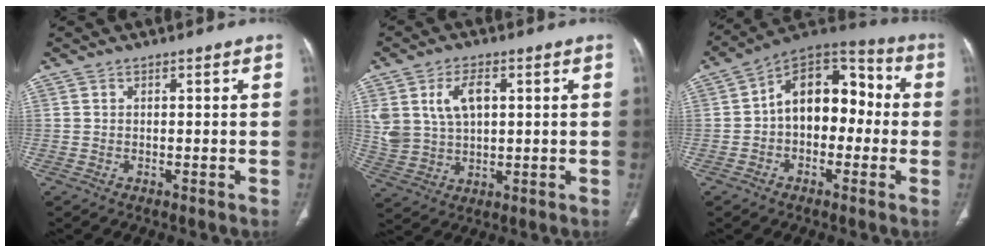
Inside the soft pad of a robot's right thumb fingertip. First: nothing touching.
{"total": 9.4, "force": [2.8, 5.9, 6.8], "torque": [-0.126, -0.003, 0.063]}
{"total": 14.7, "force": [-0.4, 9.8, 10.9], "torque": [-0.121, 0.050, -0.024]}